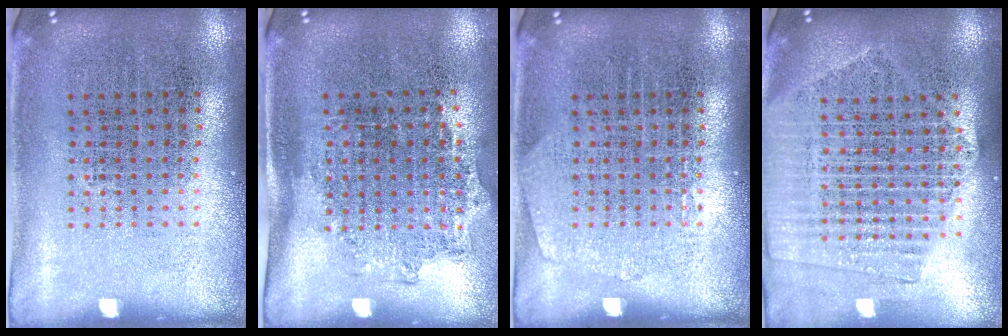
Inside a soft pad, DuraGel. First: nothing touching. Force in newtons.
{"total": 1.2, "press": 0.9, "slide": 0.8}
{"total": 0.9, "press": 0.9, "slide": 0.0}
{"total": 2.1, "press": 1.9, "slide": 0.9}